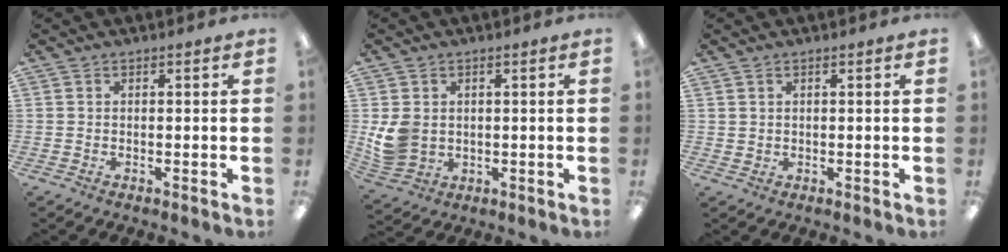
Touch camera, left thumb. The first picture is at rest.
{"total": 7.1, "force": [0.7, 5.9, 3.9], "torque": [-0.085, 0.008, 0.018]}
{"total": 1.2, "force": [0.8, 0.9, 0.3], "torque": [-0.007, 0.001, 0.015]}